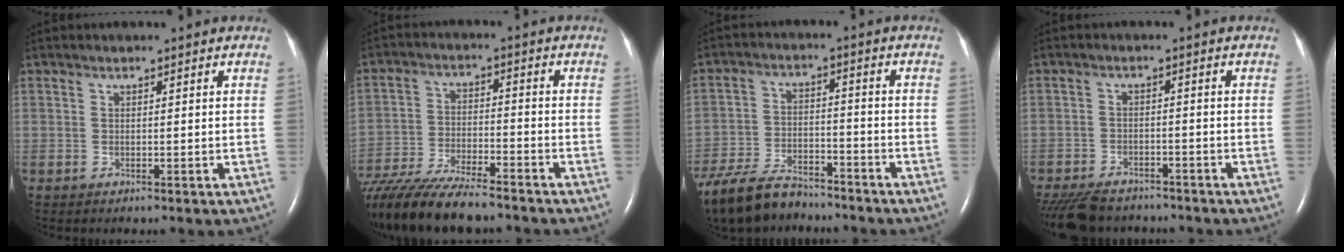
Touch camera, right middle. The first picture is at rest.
{"total": 17.3, "force": [-14.8, 2.7, 8.6], "torque": [-0.179, -0.038, -0.251]}
{"total": 13.9, "force": [-11.8, 4.8, 5.6], "torque": [-0.115, -0.011, -0.198]}
{"total": 10.8, "force": [-9.3, 4.1, 3.7], "torque": [-0.081, -0.011, -0.136]}